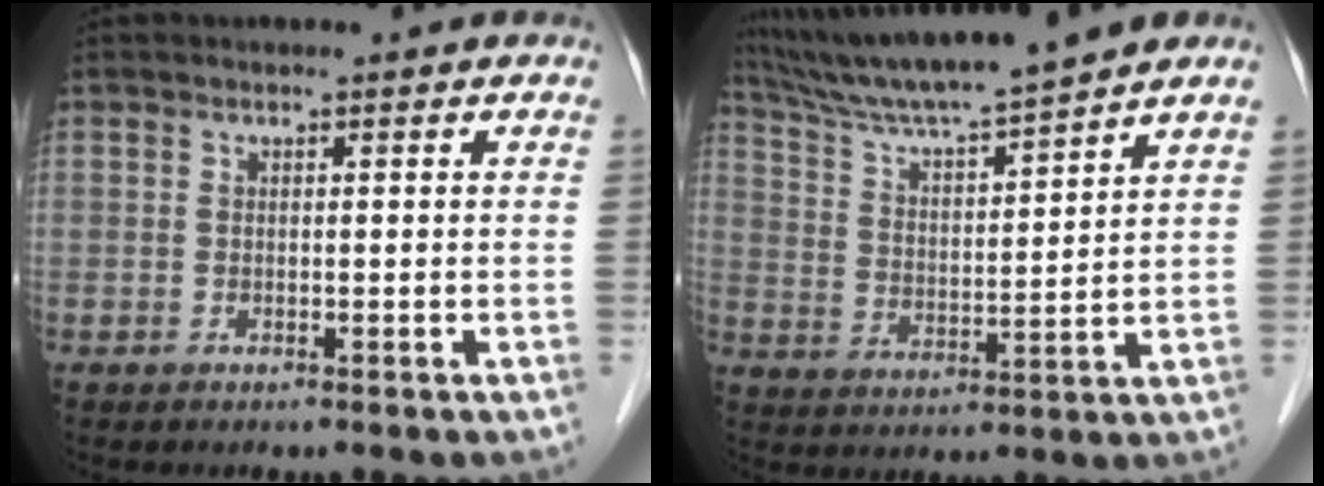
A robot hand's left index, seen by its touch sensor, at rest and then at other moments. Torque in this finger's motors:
{"motor_torque": [-0.04, -0.93, 0.35, 0.13]}